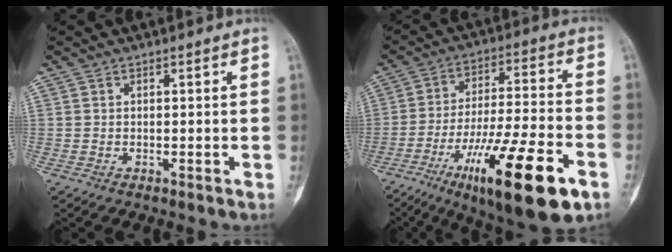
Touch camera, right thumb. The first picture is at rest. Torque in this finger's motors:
{"motor_torque": [0.72, 0.98, 1.65, -1.12, 0.28]}